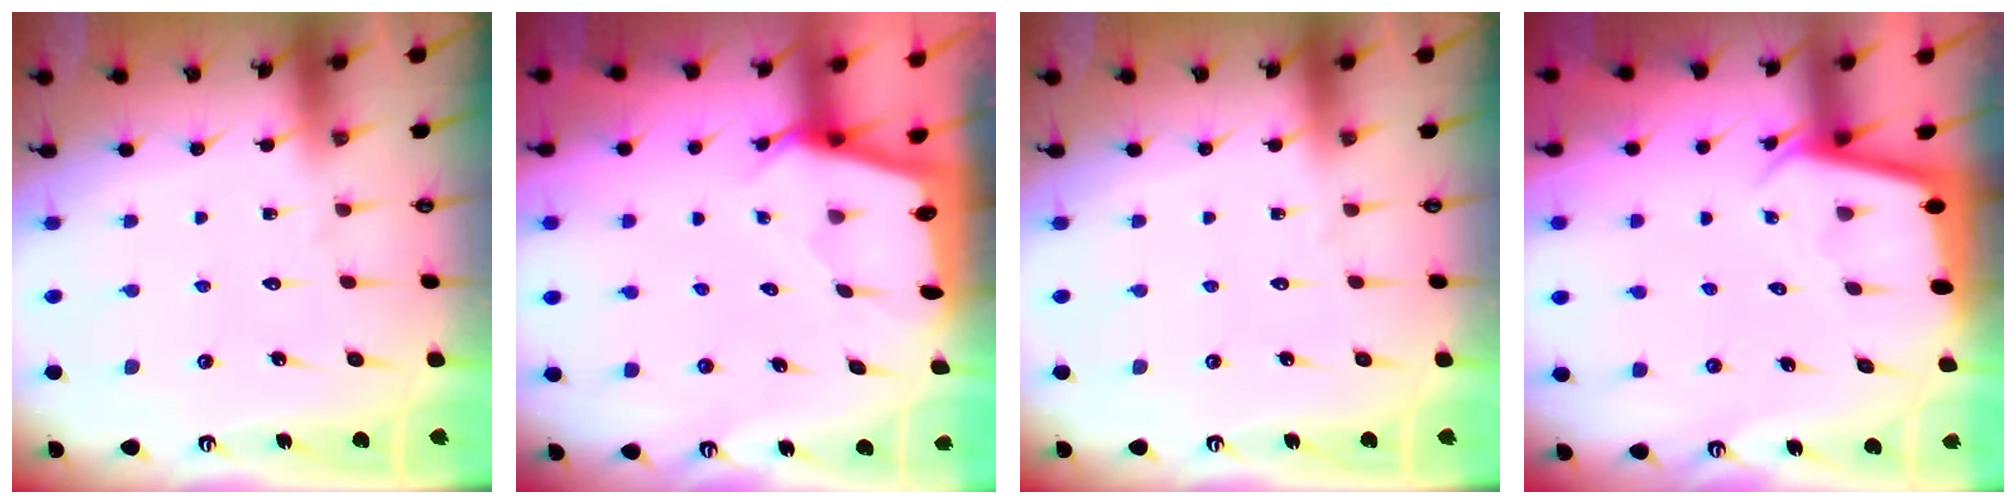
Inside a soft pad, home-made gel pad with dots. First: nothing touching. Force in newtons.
{"total": 2.1, "press": 2.1, "slide": 0.2}
{"total": 0.0}
{"total": 2.3, "press": 2.3, "slide": 0.1}